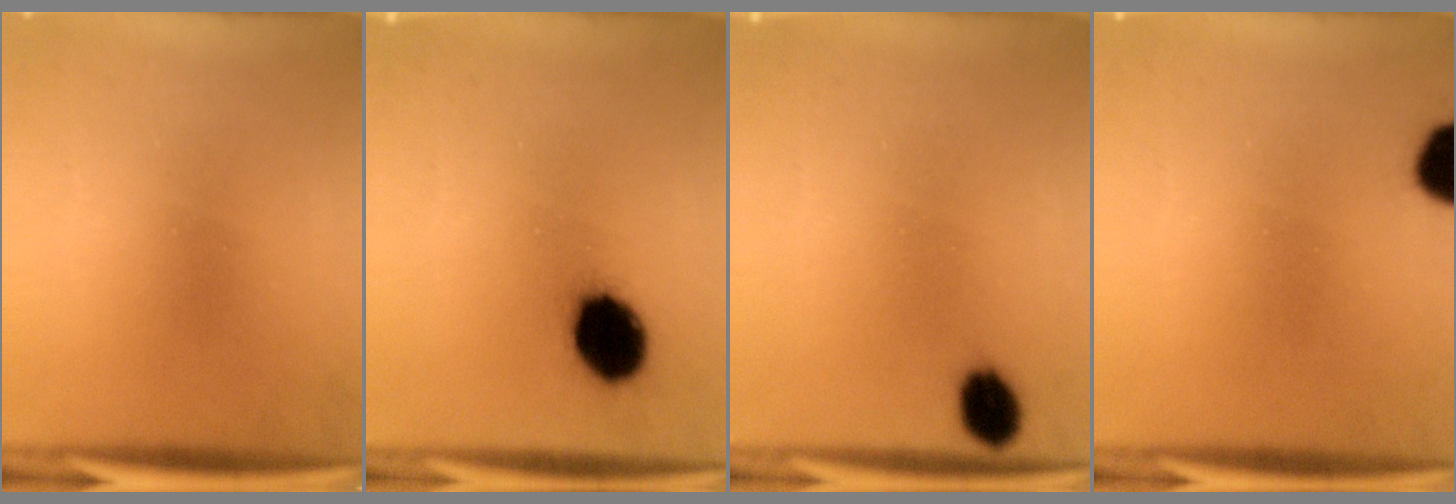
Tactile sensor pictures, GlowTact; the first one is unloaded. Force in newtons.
{"total": 11.9}
{"total": 5.0}
{"total": 10.4}